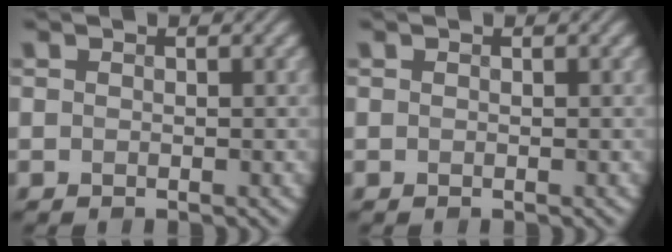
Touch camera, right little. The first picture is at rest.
{"total": 0.0}